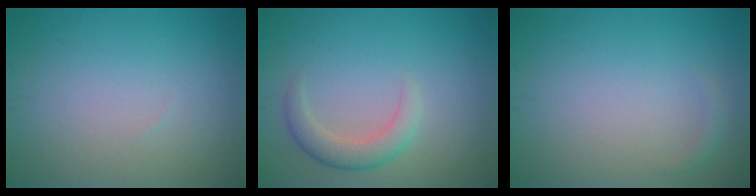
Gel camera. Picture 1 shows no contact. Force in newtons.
{"total": 2.8, "press": 2.8, "slide": 0.2}
{"total": 0.7, "press": 0.7, "slide": 0.1}